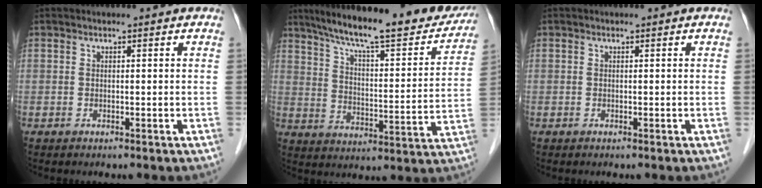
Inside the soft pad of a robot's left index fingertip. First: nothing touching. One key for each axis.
{"total": 24.2, "fx": 20.5, "fy": 3.7, "fz": 12.4, "tx": -0.191, "ty": -0.016, "tz": 0.281}
{"total": 0.0}